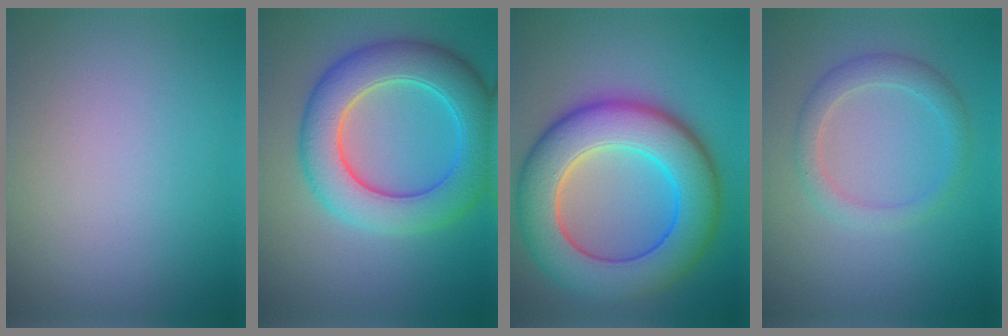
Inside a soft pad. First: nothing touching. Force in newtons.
{"total": 8.3, "press": 8.2, "slide": 0.5}
{"total": 11.0, "press": 11.0, "slide": 0.4}
{"total": 2.5, "press": 2.5, "slide": 0.1}